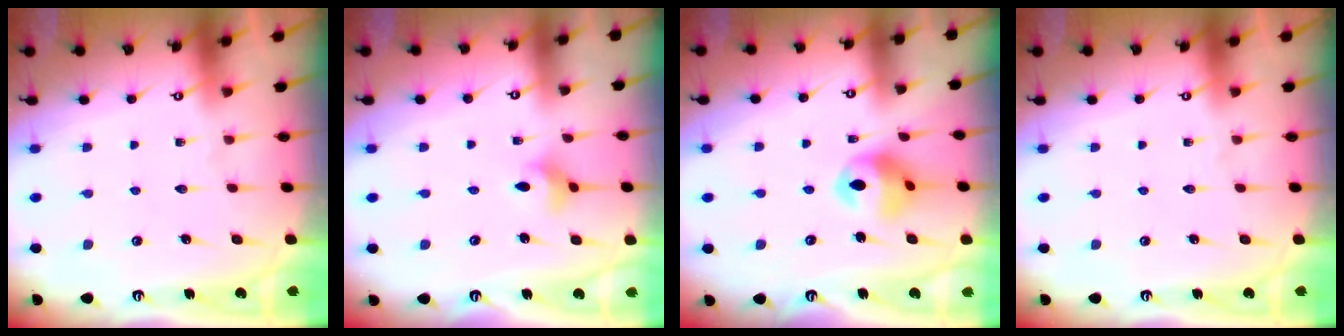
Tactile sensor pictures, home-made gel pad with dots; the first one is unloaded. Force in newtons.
{"total": 4.0, "press": 4.0, "slide": 0.3}
{"total": 11.8, "press": 11.7, "slide": 1.3}
{"total": 0.0}